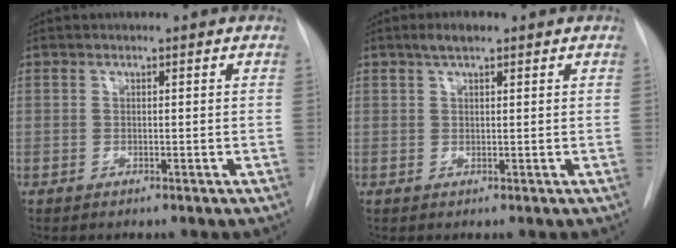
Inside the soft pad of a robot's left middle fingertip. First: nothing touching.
{"total": 2.4, "force": [1.6, 0.7, 1.6], "torque": [-0.032, 0.008, 0.029]}